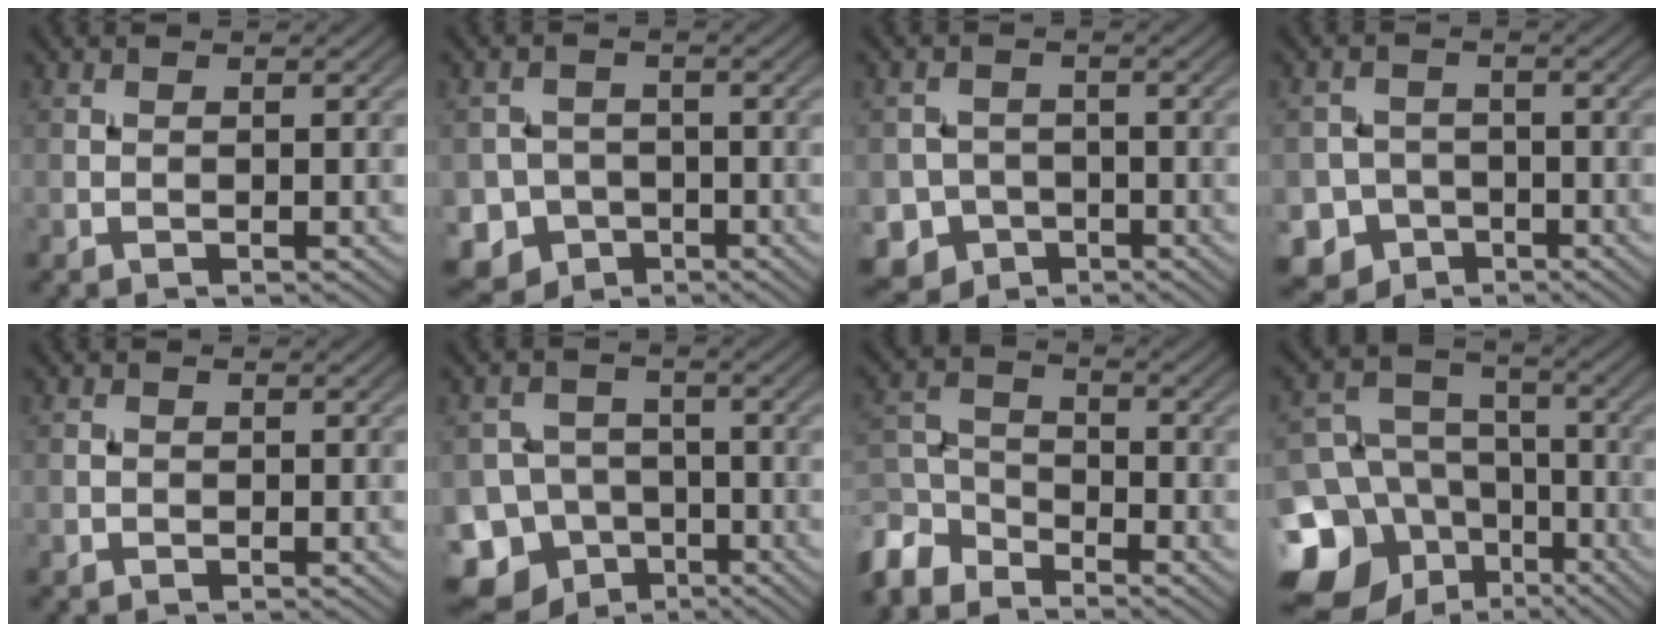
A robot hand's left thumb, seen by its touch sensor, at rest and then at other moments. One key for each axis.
{"total": 7.0, "fx": -3.5, "fy": 6.0, "fz": 1.4, "tx": -0.030, "ty": -0.019, "tz": -0.078}
{"total": 5.7, "fx": -2.8, "fy": 4.9, "fz": 1.0, "tx": -0.016, "ty": -0.008, "tz": -0.063}
{"total": 6.6, "fx": -3.6, "fy": 5.4, "fz": 1.0, "tx": -0.014, "ty": -0.012, "tz": -0.080}
{"total": 0.7, "fx": -0.3, "fy": 0.6, "fz": 0.1, "tx": 0.001, "ty": -0.003, "tz": -0.007}
{"total": 13.0, "fx": -7.8, "fy": 10.0, "fz": 2.8, "tx": -0.085, "ty": -0.040, "tz": -0.138}
{"total": 7.0, "fx": -5.6, "fy": 3.2, "fz": 2.7, "tx": -0.073, "ty": -0.008, "tz": -0.131}
{"total": 15.0, "fx": -6.7, "fy": 11.9, "fz": 6.3, "tx": -0.192, "ty": -0.020, "tz": -0.120}